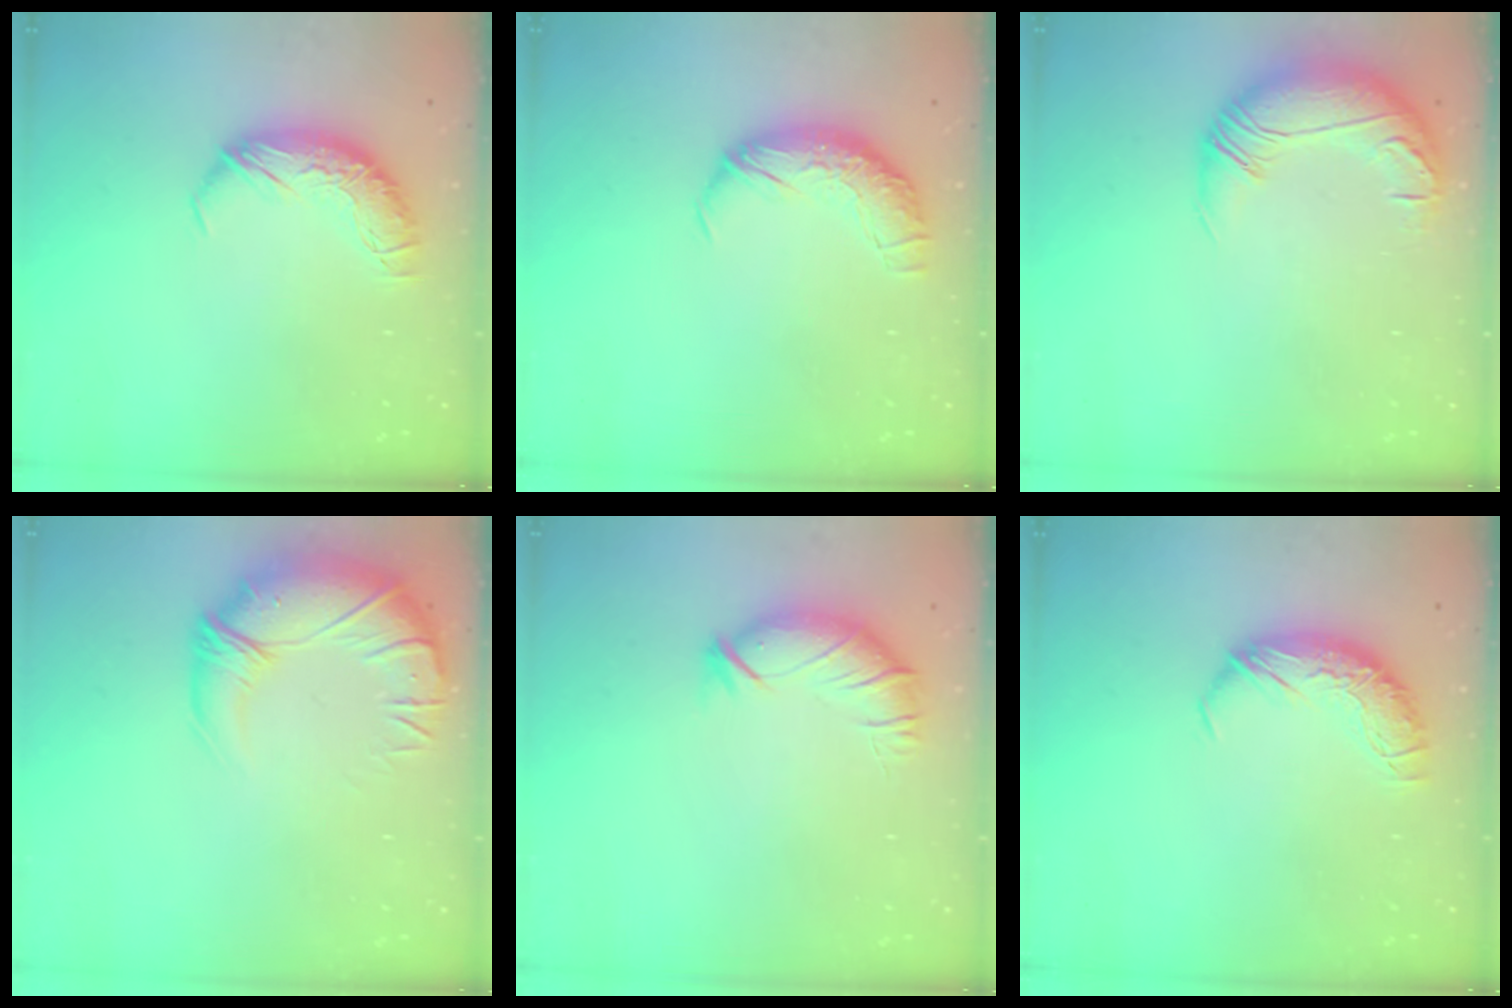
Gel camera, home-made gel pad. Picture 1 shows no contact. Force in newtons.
{"total": 2.5, "press": 1.2, "slide": 2.2}
{"total": 3.3, "press": 0.6, "slide": 3.3}
{"total": 3.4, "press": 1.1, "slide": 3.2}
{"total": 3.2, "press": 2.5, "slide": 1.9}
{"total": 0.0}